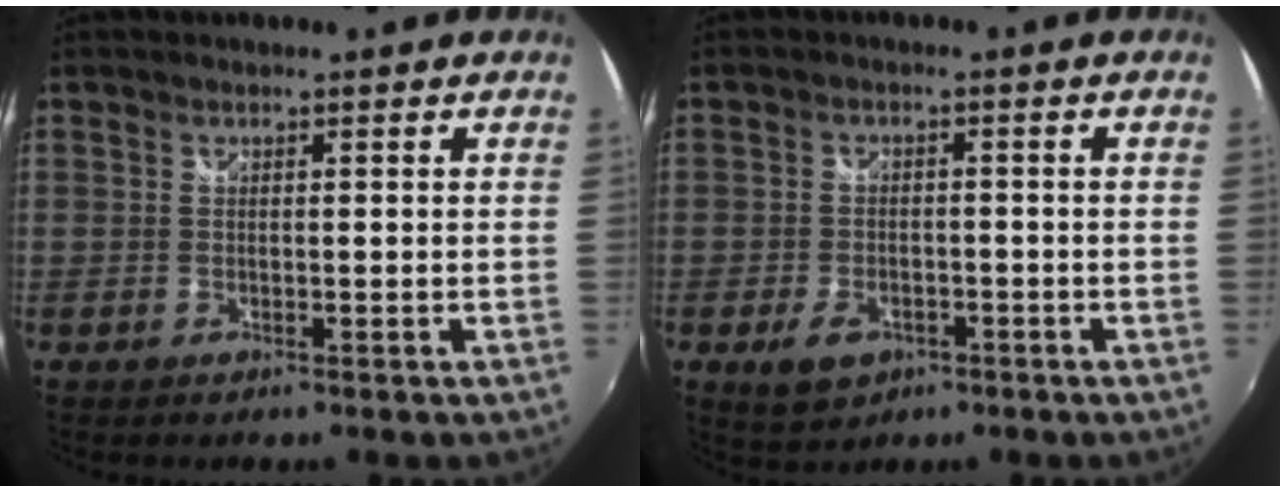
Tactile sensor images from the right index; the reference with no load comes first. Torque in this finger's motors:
{"motor_torque": [0.40, -0.42, 0.16, 0.01]}